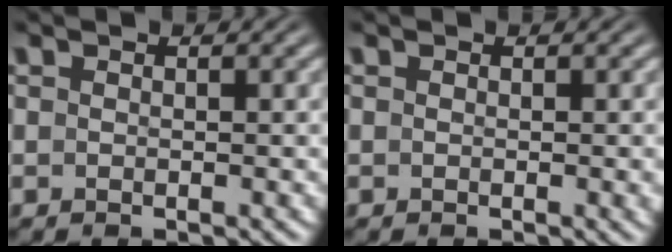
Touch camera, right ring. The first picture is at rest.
{"total": 1.2, "force": [-0.3, -1.2, 0.0], "torque": [0.010, -0.012, 0.005]}